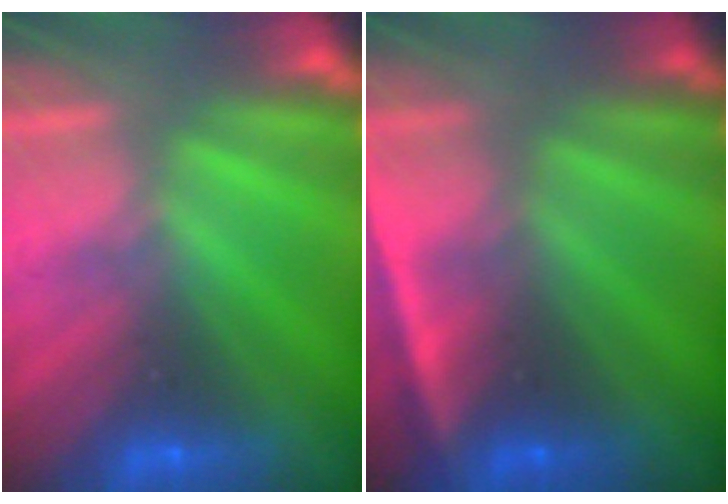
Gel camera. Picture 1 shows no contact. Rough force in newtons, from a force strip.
{"total": 4.6}